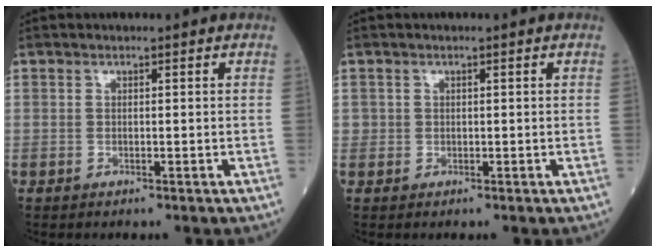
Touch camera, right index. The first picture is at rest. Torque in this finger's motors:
{"motor_torque": [0.05, 0.00, 0.02, 0.02]}